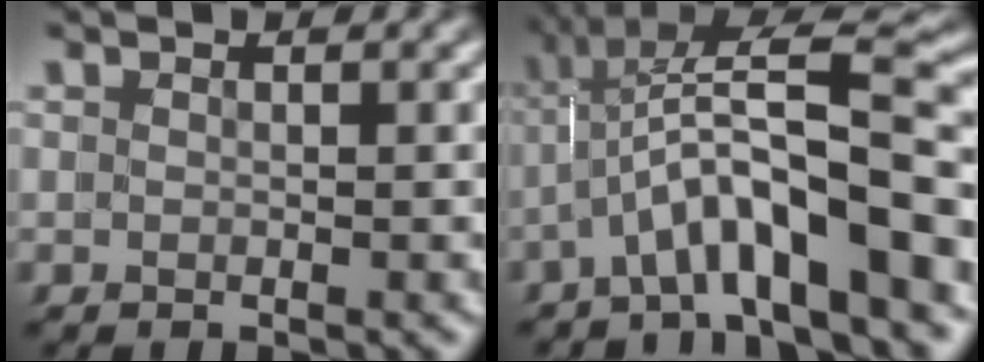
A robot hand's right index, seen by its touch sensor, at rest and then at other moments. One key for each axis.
{"total": 9.5, "fx": -1.1, "fy": 3.3, "fz": 8.8, "tx": -0.129, "ty": 0.010, "tz": -0.013}